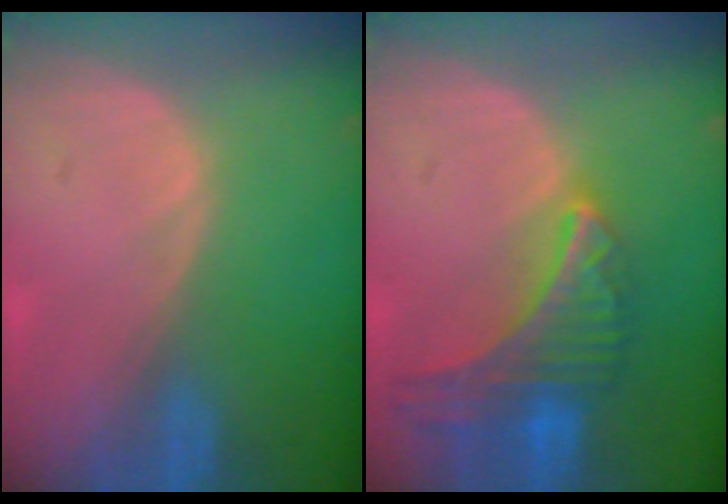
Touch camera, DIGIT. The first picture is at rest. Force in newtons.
{"total": 9.1, "press": 8.0, "slide": 4.4}